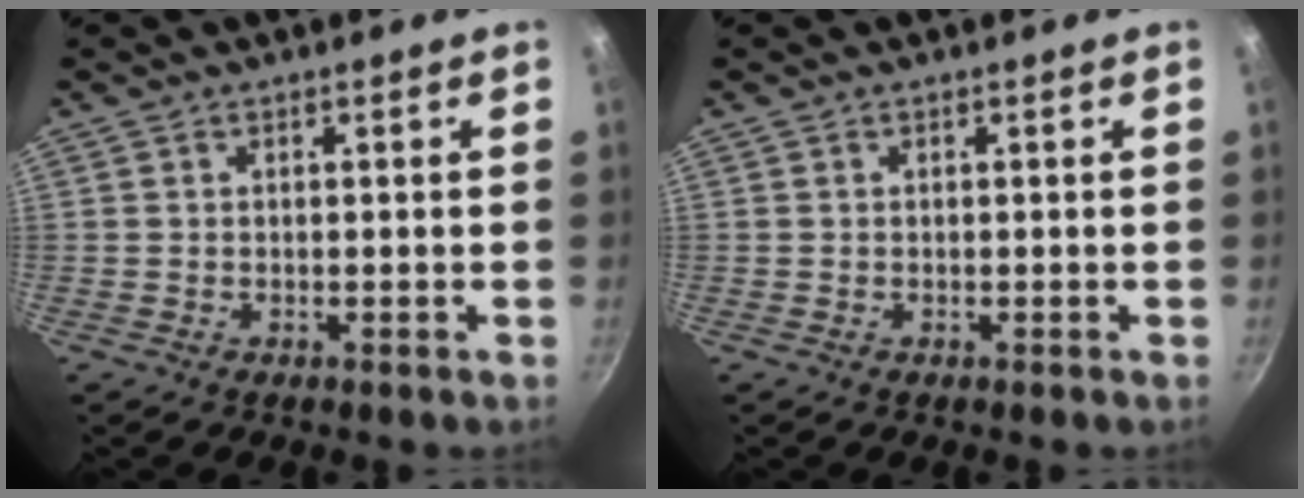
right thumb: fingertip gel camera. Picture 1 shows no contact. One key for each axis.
{"total": 0.0}